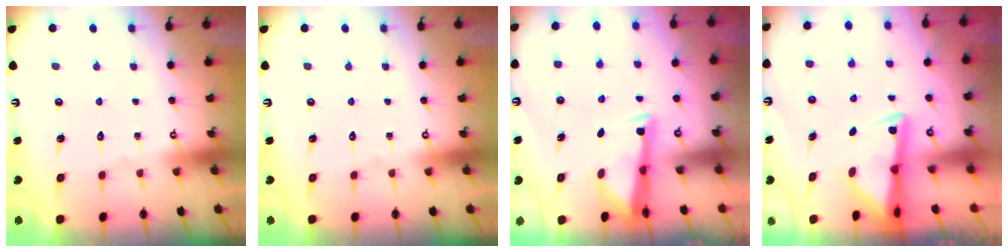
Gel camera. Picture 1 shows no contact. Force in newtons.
{"total": 0.0}
{"total": 3.2, "press": 3.1, "slide": 0.9}
{"total": 3.1, "press": 3.0, "slide": 0.6}